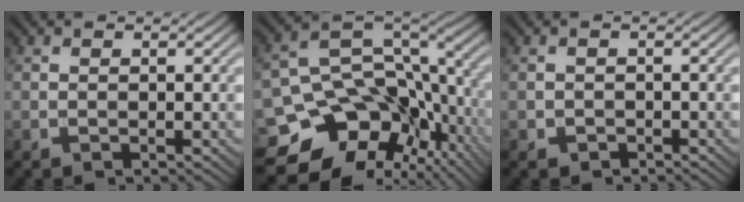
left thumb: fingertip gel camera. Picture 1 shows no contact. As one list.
[{"total": 14.7, "force": [-6.0, 10.8, 8.0], "torque": [-0.185, -0.026, -0.089]}, {"total": 0.9, "force": [-0.6, 0.6, -0.3], "torque": [0.005, -0.004, -0.012]}]